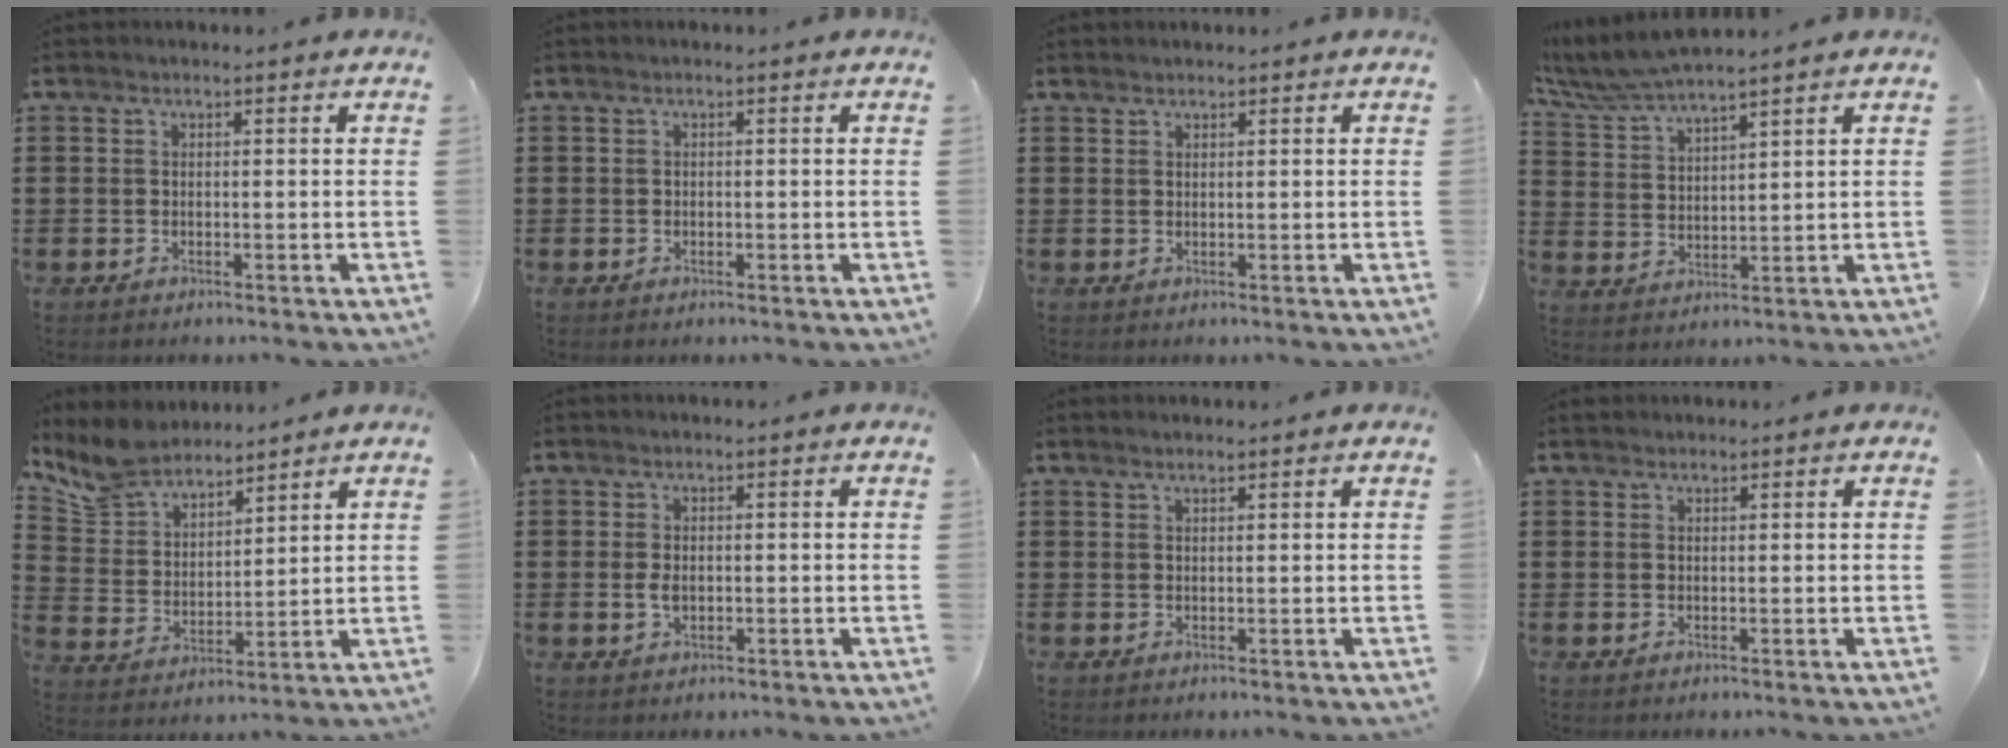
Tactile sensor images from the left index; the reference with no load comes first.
{"total": 0.0}
{"total": 0.9, "force": [0.8, 0.2, 0.1], "torque": [-0.003, 0.000, 0.017]}
{"total": 5.5, "force": [5.2, 0.2, 1.7], "torque": [-0.055, -0.025, 0.092]}
{"total": 7.8, "force": [7.2, 2.5, 1.4], "torque": [-0.064, -0.027, 0.137]}
{"total": 2.1, "force": [0.0, 1.2, 1.7], "torque": [-0.043, 0.001, -0.004]}
{"total": 1.0, "force": [0.9, 0.0, 0.4], "torque": [-0.008, 0.000, 0.017]}
{"total": 0.9, "force": [0.8, 0.4, 0.1], "torque": [-0.003, 0.003, 0.016]}